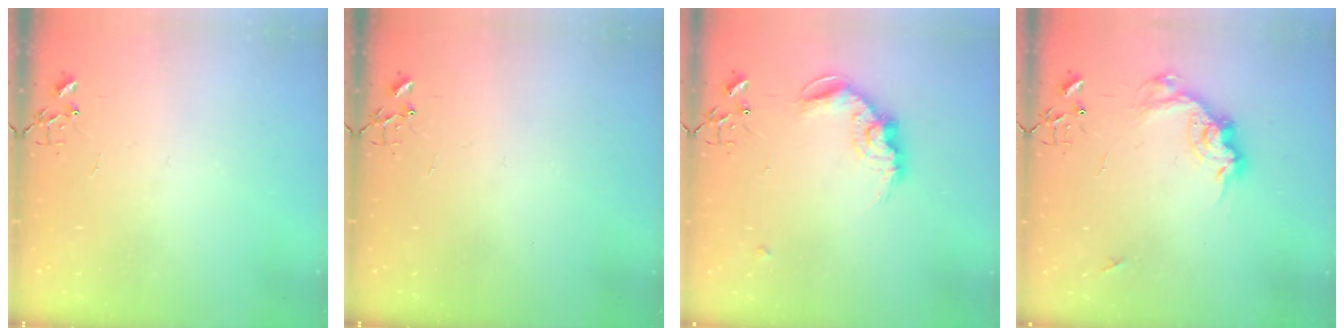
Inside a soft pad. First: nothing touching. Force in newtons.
{"total": 0.0}
{"total": 12.7, "press": 12.7, "slide": 0.5}
{"total": 14.4, "press": 14.3, "slide": 1.1}